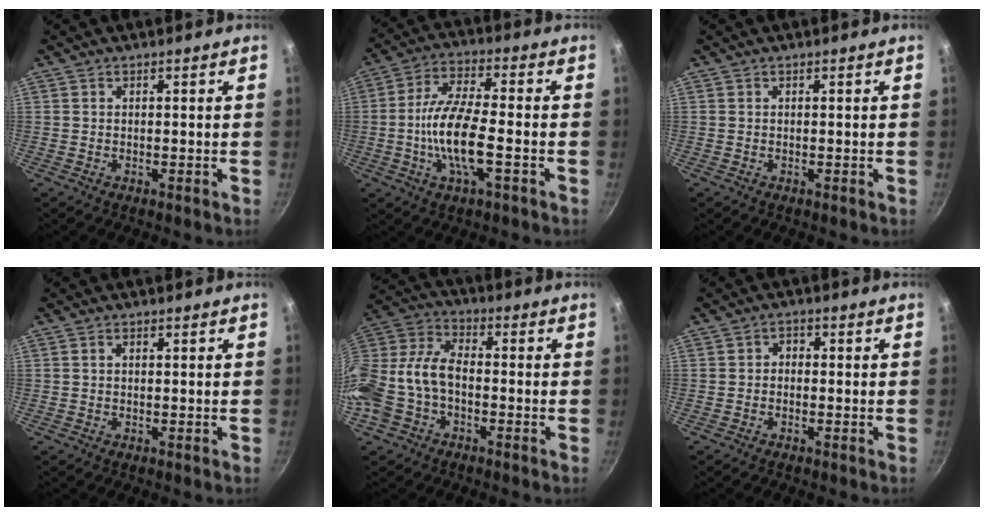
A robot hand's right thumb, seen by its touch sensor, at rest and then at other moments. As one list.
[{"total": 12.2, "force": [-3.0, 4.0, 11.2], "torque": [-0.214, 0.024, -0.067]}, {"total": 0.0}, {"total": 0.9, "force": [0.2, 0.6, 0.6], "torque": [-0.008, 0.004, 0.003]}, {"total": 15.6, "force": [-3.8, 10.7, 10.8], "torque": [-0.223, 0.049, -0.087]}, {"total": 1.8, "force": [-0.5, 1.5, 0.9], "torque": [-0.011, 0.012, -0.014]}]